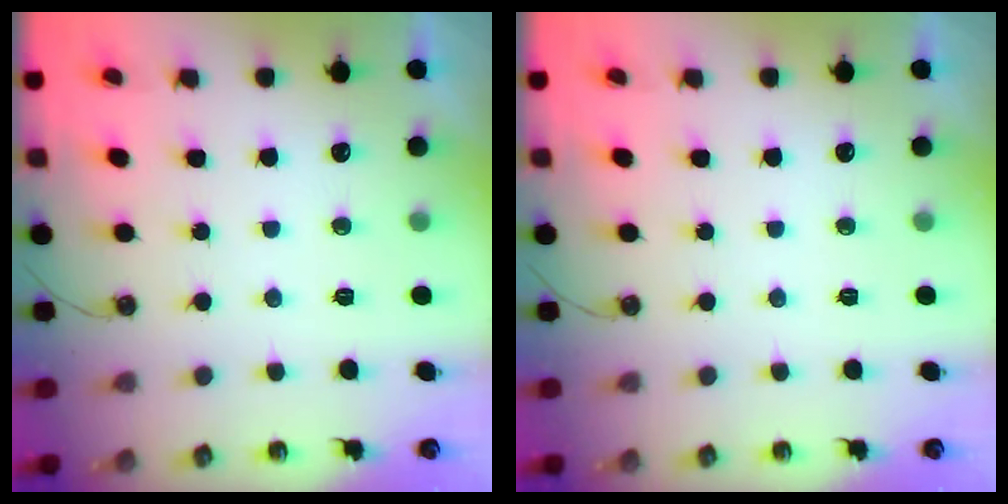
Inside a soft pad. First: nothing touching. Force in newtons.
{"total": 0.0}